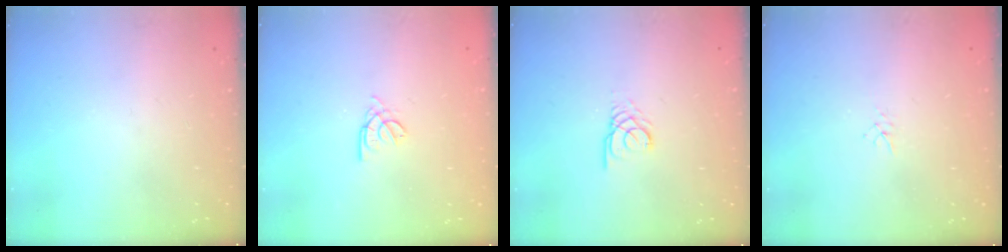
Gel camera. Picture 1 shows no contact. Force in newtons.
{"total": 2.2, "press": 2.1, "slide": 0.6}
{"total": 2.5, "press": 2.5, "slide": 0.2}
{"total": 1.9, "press": 1.9, "slide": 0.3}